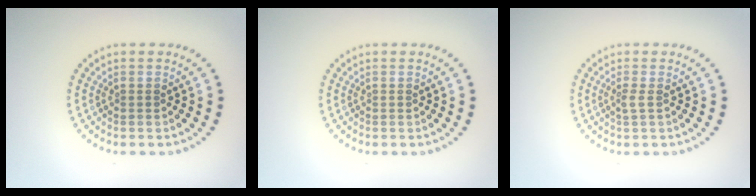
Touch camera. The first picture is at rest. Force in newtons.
{"total": 0.0}
{"total": 0.9, "press": 0.7, "slide": 0.7}